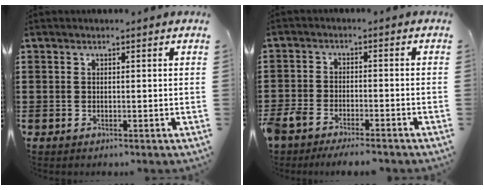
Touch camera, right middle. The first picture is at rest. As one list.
[{"total": 4.3, "force": [-4.0, 0.9, 1.2], "torque": [-0.049, -0.006, -0.091]}]